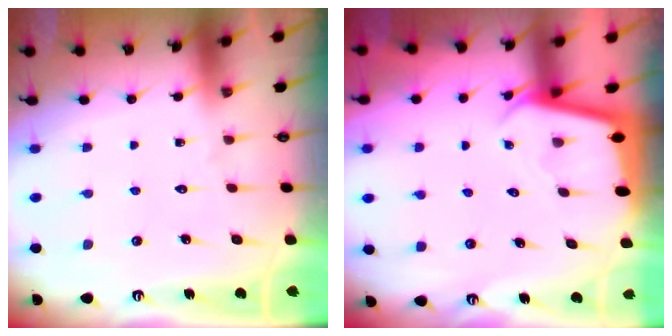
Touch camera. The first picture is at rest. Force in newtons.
{"total": 2.5, "press": 2.5, "slide": 0.1}